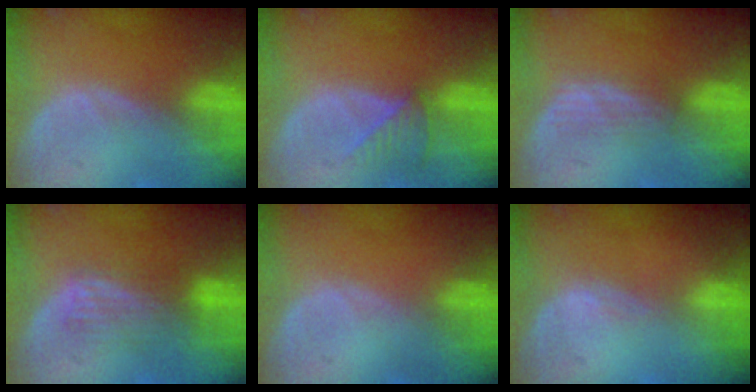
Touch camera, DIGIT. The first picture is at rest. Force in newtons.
{"total": 3.5, "press": 3.4, "slide": 0.9}
{"total": 2.9, "press": 2.6, "slide": 1.4}
{"total": 4.7, "press": 4.7, "slide": 0.3}
{"total": 0.0}
{"total": 0.6, "press": 0.5, "slide": 0.4}